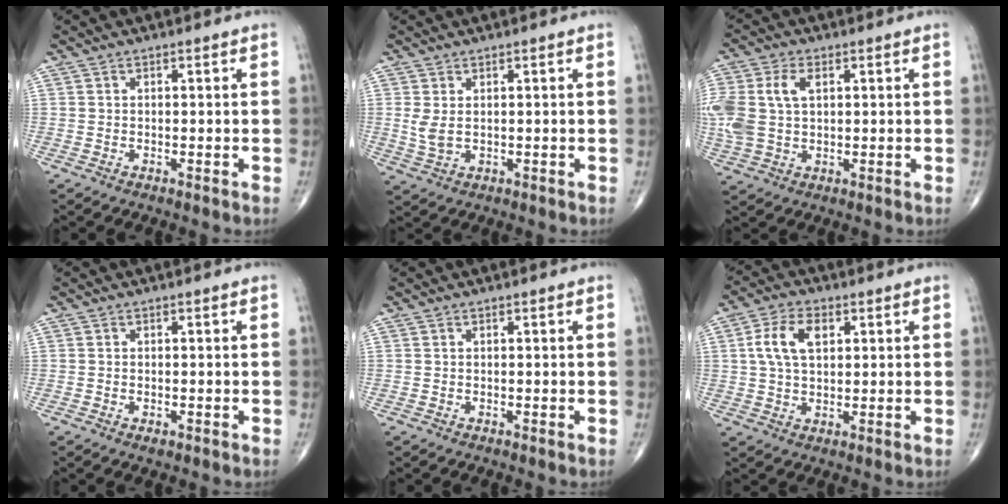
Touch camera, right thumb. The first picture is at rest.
{"total": 3.3, "force": [0.5, 2.0, 2.6], "torque": [-0.059, -0.002, 0.018]}
{"total": 11.7, "force": [2.1, 7.5, 8.7], "torque": [-0.217, 0.011, 0.045]}
{"total": 1.0, "force": [-0.4, 0.6, 0.8], "torque": [-0.013, -0.001, -0.004]}
{"total": 0.0}
{"total": 7.9, "force": [2.1, 4.6, 6.1], "torque": [-0.115, 0.007, 0.039]}